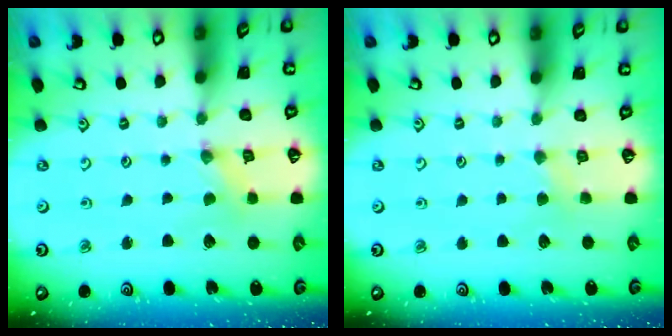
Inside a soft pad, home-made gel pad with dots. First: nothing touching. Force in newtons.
{"total": 2.2, "press": 2.2, "slide": 0.4}